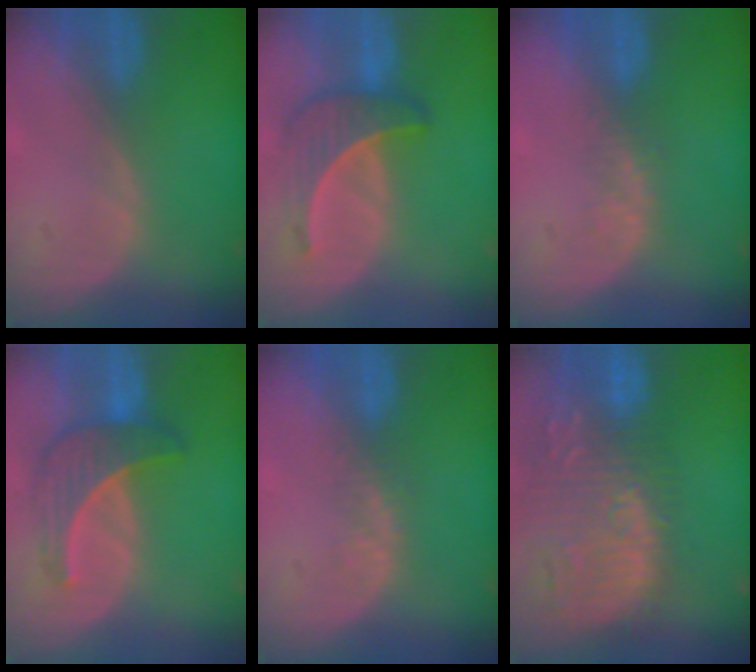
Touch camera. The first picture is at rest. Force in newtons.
{"total": 6.4, "press": 6.3, "slide": 0.7}
{"total": 2.2, "press": 1.6, "slide": 1.5}
{"total": 6.7, "press": 6.7, "slide": 0.7}
{"total": 2.2, "press": 1.6, "slide": 1.5}
{"total": 15.5, "press": 13.1, "slide": 8.3}